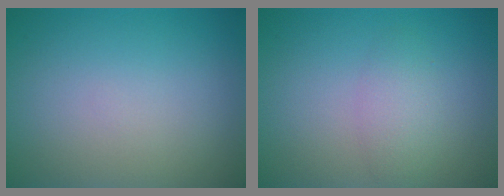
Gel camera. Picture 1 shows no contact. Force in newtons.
{"total": 2.3, "press": 2.3, "slide": 0.0}